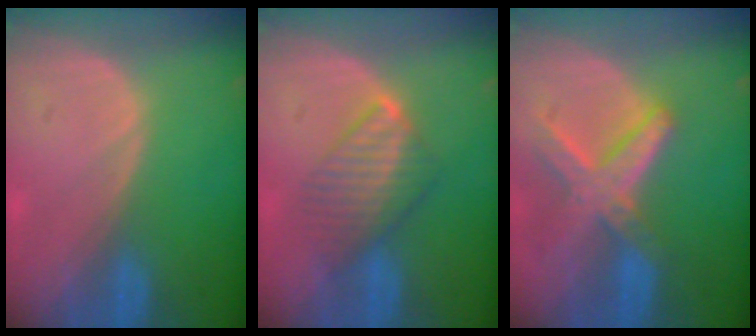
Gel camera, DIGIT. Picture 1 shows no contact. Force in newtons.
{"total": 5.7, "press": 5.6, "slide": 0.6}
{"total": 8.2, "press": 7.1, "slide": 4.1}